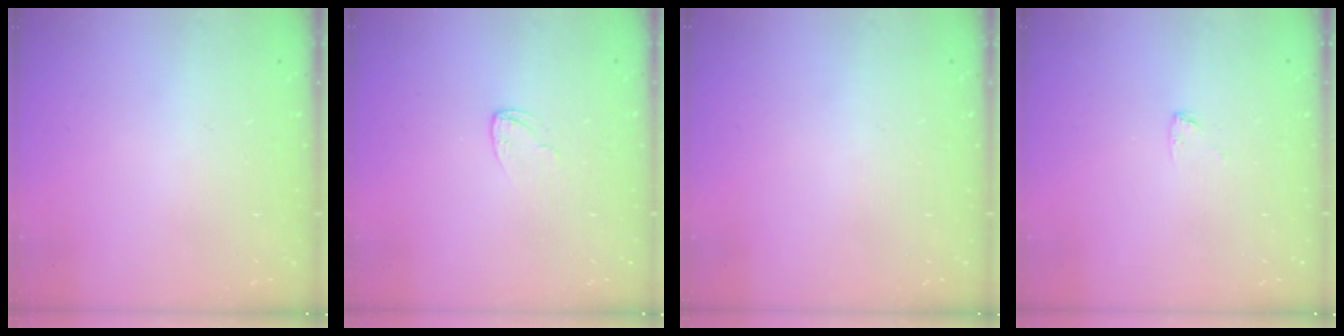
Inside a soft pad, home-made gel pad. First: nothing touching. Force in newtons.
{"total": 3.9, "press": 3.9, "slide": 0.4}
{"total": 0.0}
{"total": 3.1, "press": 3.1, "slide": 0.2}